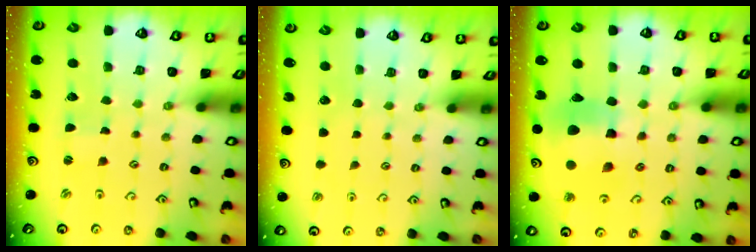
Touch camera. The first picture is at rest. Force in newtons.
{"total": 0.0}
{"total": 13.5, "press": 13.4, "slide": 1.8}